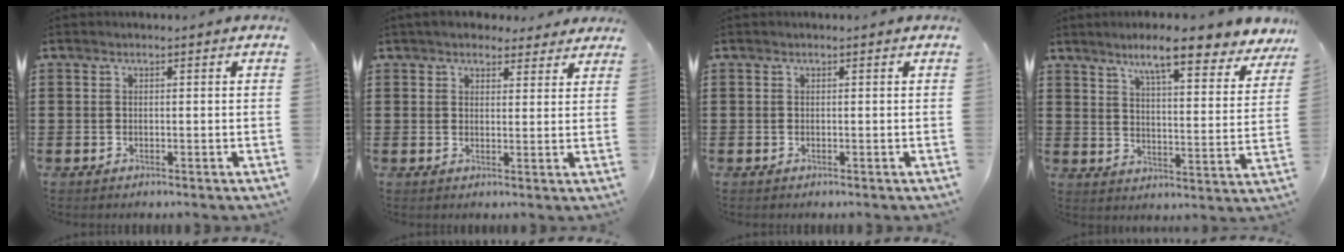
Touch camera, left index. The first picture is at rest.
{"total": 3.8, "force": [3.3, 1.7, 1.0], "torque": [-0.029, -0.002, 0.062]}
{"total": 0.0}
{"total": 9.2, "force": [7.4, 0.7, 5.4], "torque": [-0.105, -0.041, 0.121]}